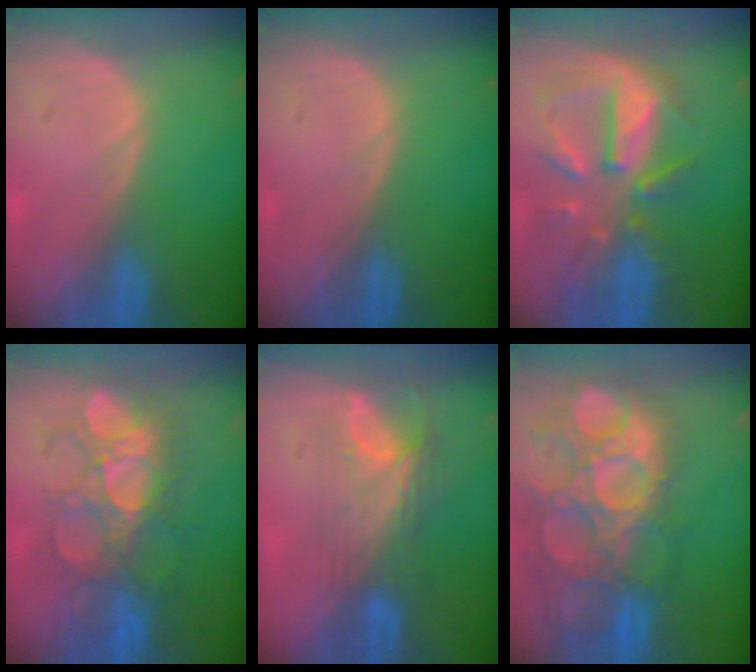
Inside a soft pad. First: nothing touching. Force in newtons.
{"total": 0.0}
{"total": 10.3, "press": 9.3, "slide": 4.4}
{"total": 9.0, "press": 8.9, "slide": 1.1}
{"total": 8.0, "press": 6.6, "slide": 4.5}
{"total": 15.0, "press": 12.6, "slide": 8.1}